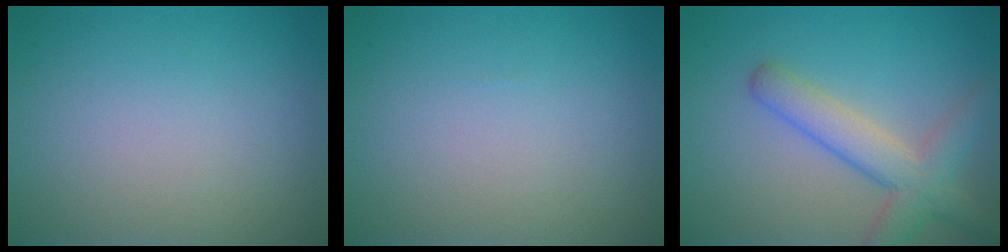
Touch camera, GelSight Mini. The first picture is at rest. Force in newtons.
{"total": 0.0}
{"total": 4.8, "press": 4.8, "slide": 0.2}